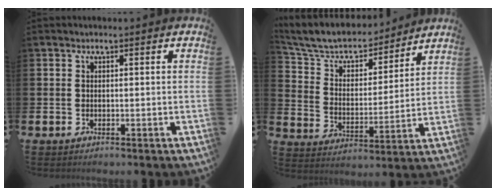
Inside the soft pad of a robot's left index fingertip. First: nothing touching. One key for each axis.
{"total": 8.1, "fx": 7.4, "fy": 2.7, "fz": 1.9, "tx": -0.081, "ty": -0.054, "tz": 0.130}